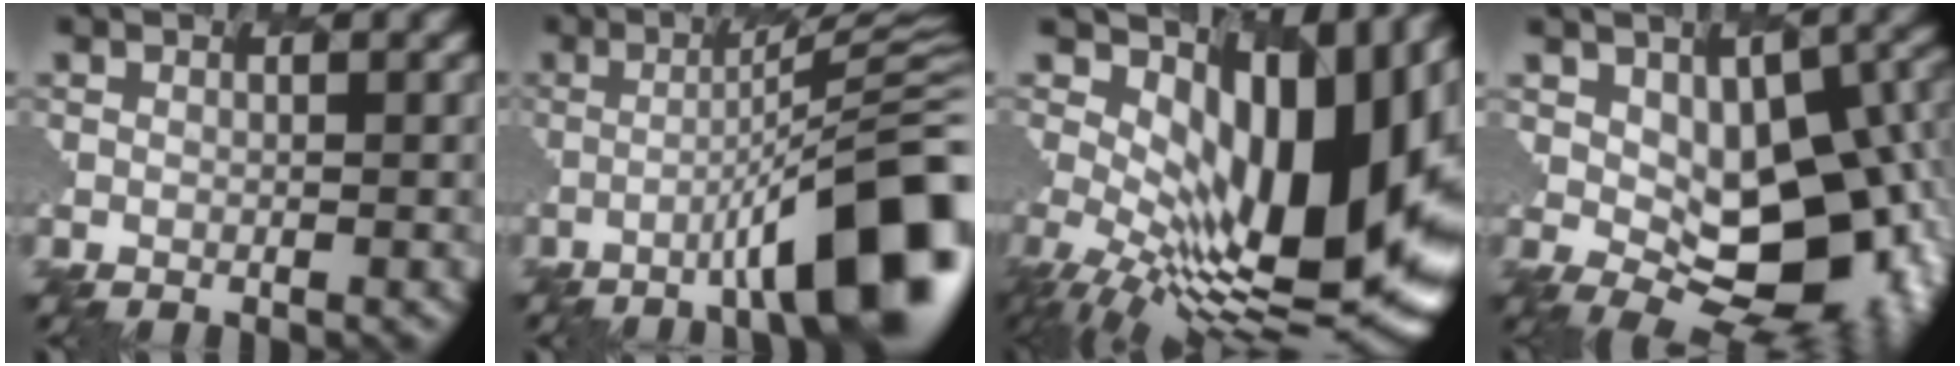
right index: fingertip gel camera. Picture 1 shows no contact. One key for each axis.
{"total": 11.6, "fx": -4.7, "fy": 2.0, "fz": 10.5, "tx": -0.139, "ty": 0.015, "tz": -0.076}
{"total": 12.6, "fx": 1.8, "fy": 6.3, "fz": 10.7, "tx": -0.154, "ty": 0.002, "tz": 0.033}
{"total": 14.1, "fx": -0.3, "fy": 8.4, "fz": 11.3, "tx": -0.146, "ty": -0.014, "tz": 0.002}